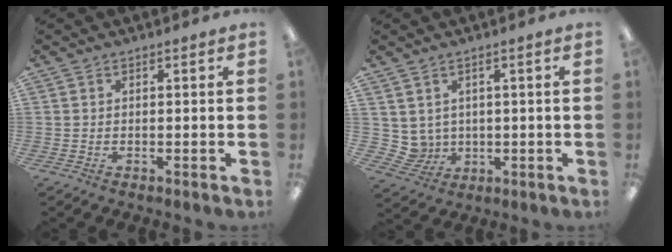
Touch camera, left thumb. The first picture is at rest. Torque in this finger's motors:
{"motor_torque": [-0.39, 0.08, -0.04, -0.44, -0.01]}